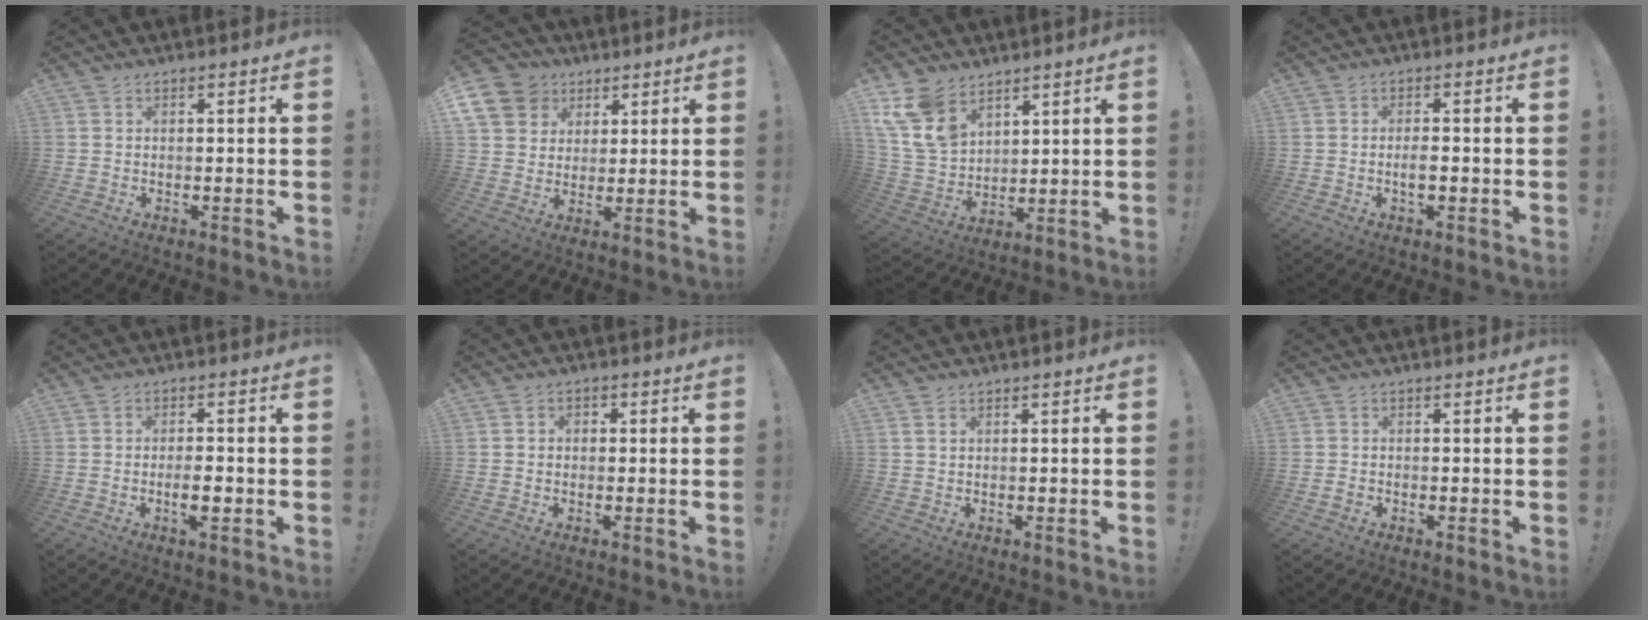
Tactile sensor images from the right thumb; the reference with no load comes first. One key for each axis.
{"total": 12.1, "fx": 5.1, "fy": 10.2, "fz": 4.2, "tx": -0.064, "ty": -0.031, "tz": 0.101}
{"total": 13.8, "fx": 9.0, "fy": 8.6, "fz": 6.1, "tx": -0.130, "ty": -0.051, "tz": 0.178}
{"total": 2.9, "fx": -0.9, "fy": 0.9, "fz": 2.6, "tx": -0.038, "ty": 0.001, "tz": -0.018}
{"total": 4.5, "fx": -1.5, "fy": 1.1, "fz": 4.1, "tx": -0.065, "ty": -0.002, "tz": -0.028}
{"total": 2.1, "fx": -0.8, "fy": 1.7, "fz": 0.9, "tx": -0.013, "ty": 0.007, "tz": -0.016}
{"total": 1.2, "fx": 0.7, "fy": 0.8, "fz": 0.6, "tx": -0.006, "ty": 0.000, "tz": 0.012}
{"total": 1.0, "fx": -0.6, "fy": 0.5, "fz": 0.5, "tx": -0.009, "ty": 0.003, "tz": -0.011}